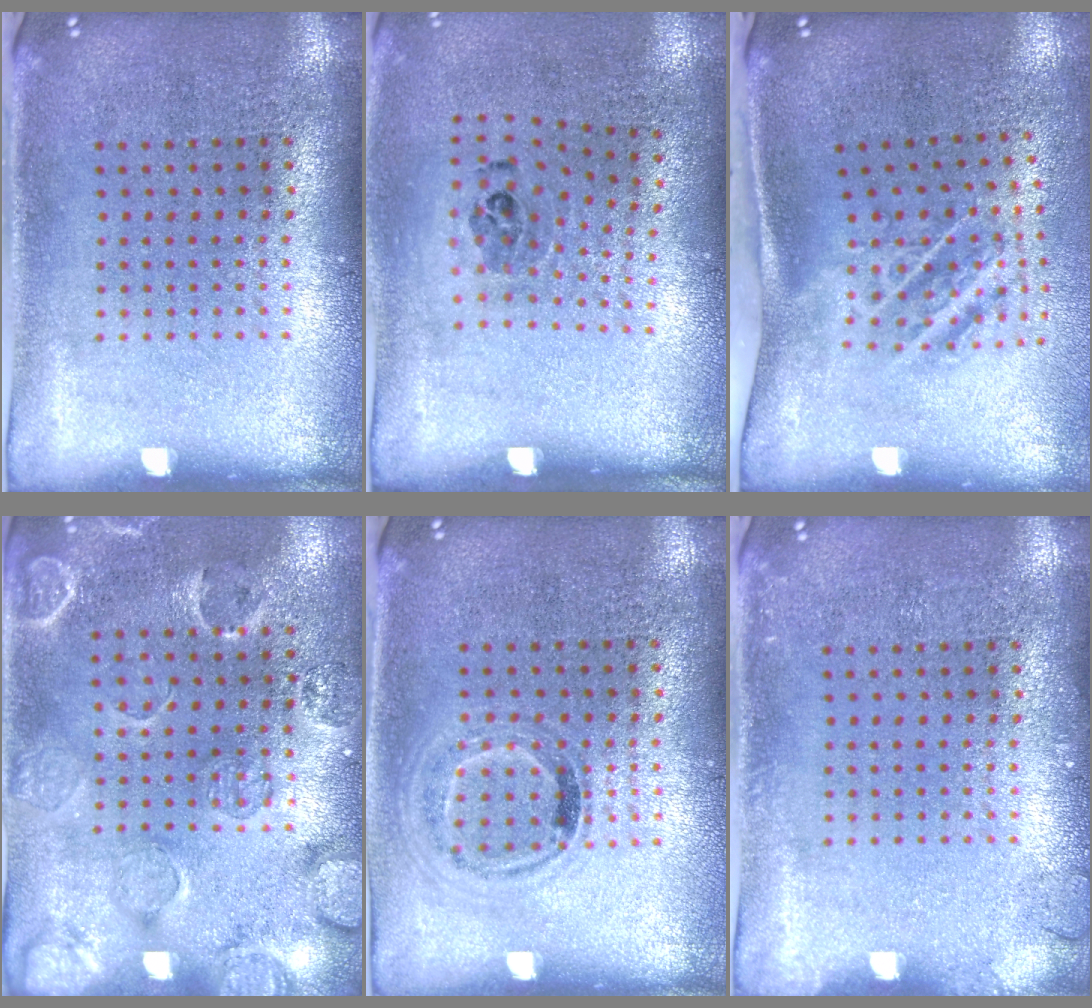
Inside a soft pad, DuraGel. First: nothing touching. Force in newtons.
{"total": 1.1, "press": 0.7, "slide": 0.8}
{"total": 1.9, "press": 1.1, "slide": 1.6}
{"total": 2.5, "press": 1.8, "slide": 1.8}
{"total": 0.9, "press": 0.8, "slide": 0.4}
{"total": 1.0, "press": 1.0, "slide": 0.1}